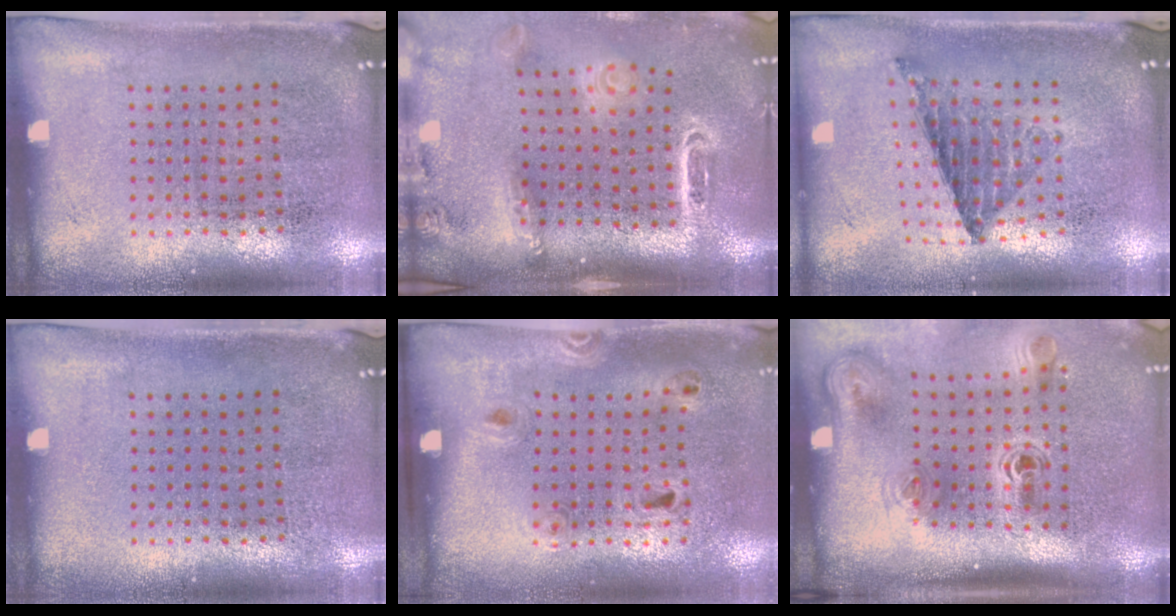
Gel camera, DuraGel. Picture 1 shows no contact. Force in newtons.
{"total": 2.8, "press": 1.9, "slide": 2.0}
{"total": 0.8, "press": 0.8, "slide": 0.0}
{"total": 0.0}
{"total": 1.3, "press": 0.8, "slide": 1.1}
{"total": 2.3, "press": 1.5, "slide": 1.8}